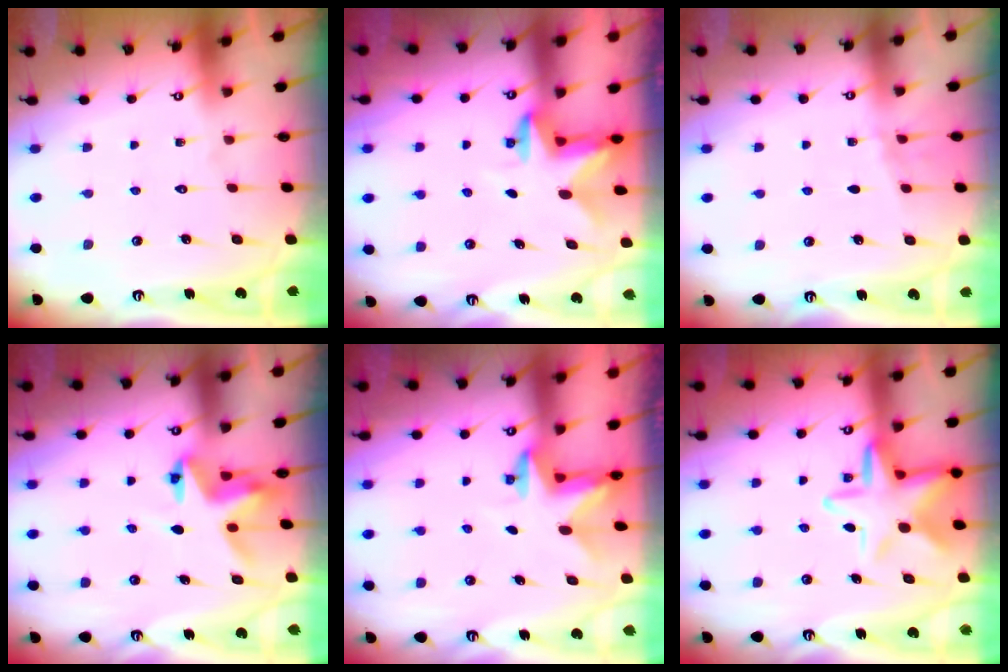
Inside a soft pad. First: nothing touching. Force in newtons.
{"total": 2.8, "press": 2.8, "slide": 0.6}
{"total": 4.7, "press": 3.9, "slide": 2.7}
{"total": 4.3, "press": 4.3, "slide": 0.2}
{"total": 2.3, "press": 2.3, "slide": 0.4}
{"total": 11.9, "press": 11.7, "slide": 2.2}